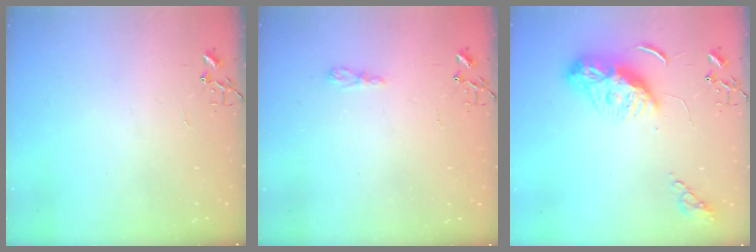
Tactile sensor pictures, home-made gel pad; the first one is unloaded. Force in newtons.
{"total": 3.8, "press": 3.8, "slide": 0.5}
{"total": 10.9, "press": 10.8, "slide": 1.0}